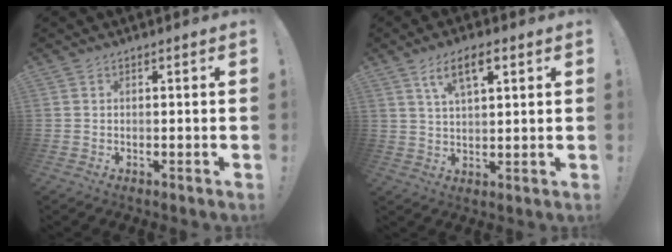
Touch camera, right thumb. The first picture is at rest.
{"total": 7.9, "force": [4.0, 3.0, 6.2], "torque": [-0.100, -0.005, 0.068]}